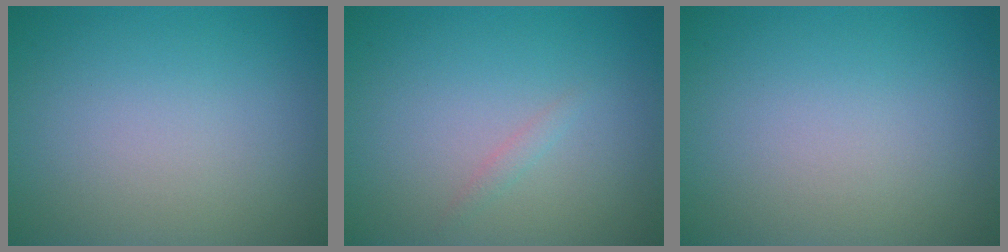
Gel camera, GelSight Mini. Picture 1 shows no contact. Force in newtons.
{"total": 0.7, "press": 0.7, "slide": 0.1}
{"total": 0.0}